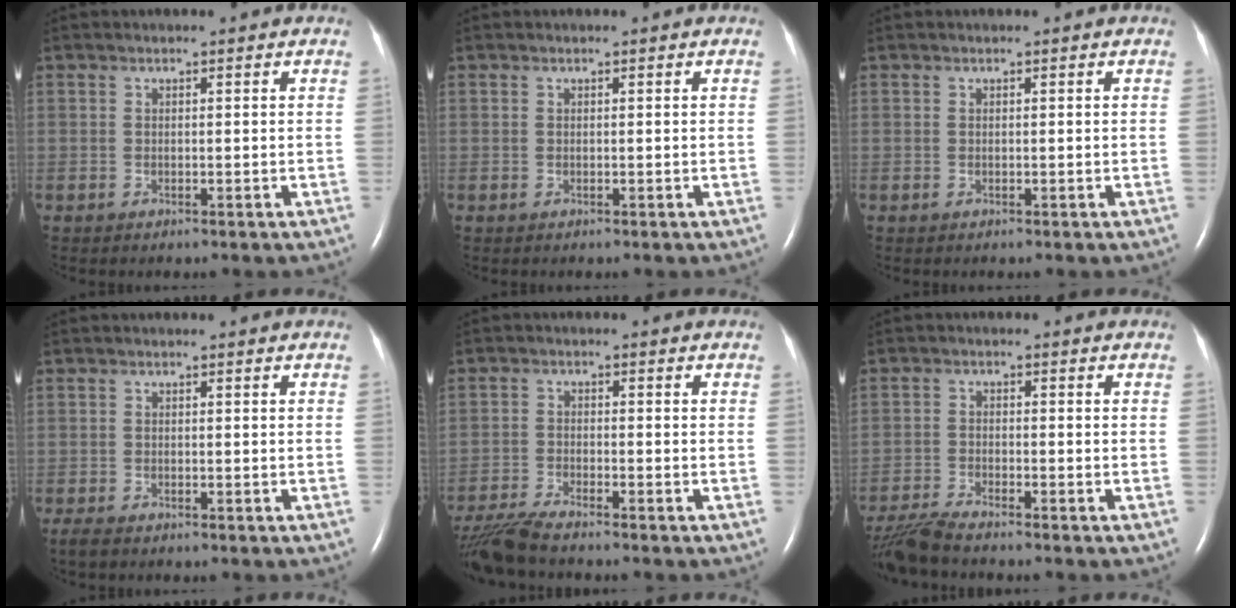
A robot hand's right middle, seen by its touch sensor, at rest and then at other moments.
{"total": 0.0}
{"total": 0.0}
{"total": 1.8, "force": [-1.4, 0.6, 1.0], "torque": [-0.023, -0.005, -0.019]}
{"total": 7.3, "force": [-6.6, 0.0, 3.0], "torque": [-0.059, -0.023, -0.121]}
{"total": 6.5, "force": [-6.0, -0.1, 2.5], "torque": [-0.050, -0.022, -0.112]}